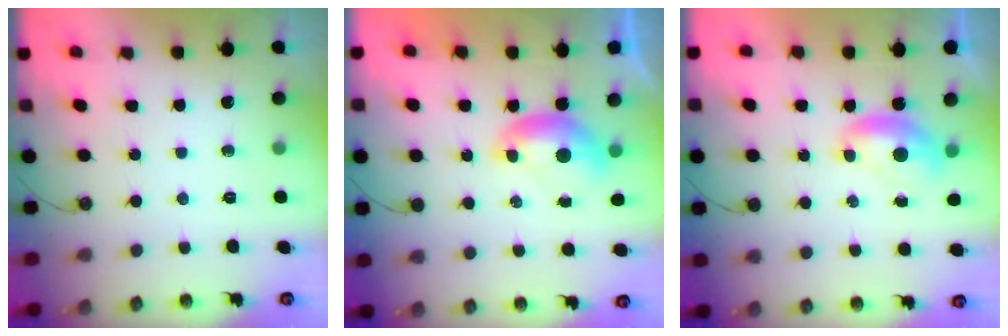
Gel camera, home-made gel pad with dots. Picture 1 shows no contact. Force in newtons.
{"total": 0.0}
{"total": 1.1, "press": 0.8, "slide": 0.8}